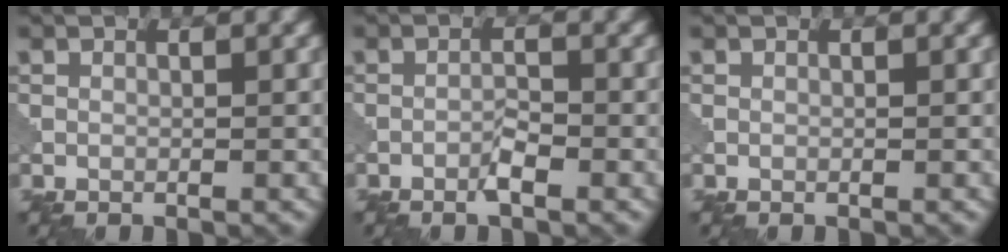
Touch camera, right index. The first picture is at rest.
{"total": 1.5, "force": [-1.0, 0.2, 1.1], "torque": [-0.021, 0.003, -0.021]}
{"total": 0.0}